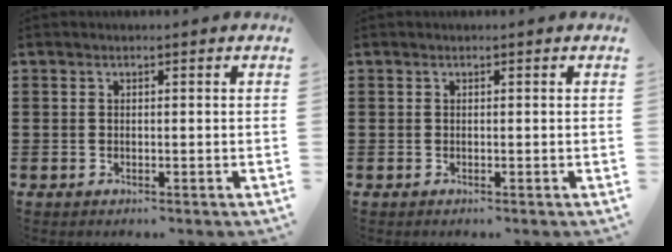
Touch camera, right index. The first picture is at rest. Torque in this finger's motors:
{"motor_torque": [-0.64, 0.68, -0.93, -0.16]}